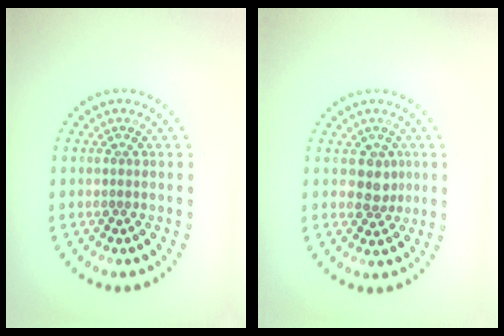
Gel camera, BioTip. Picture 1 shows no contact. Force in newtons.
{"total": 2.0, "press": 1.8, "slide": 0.9}